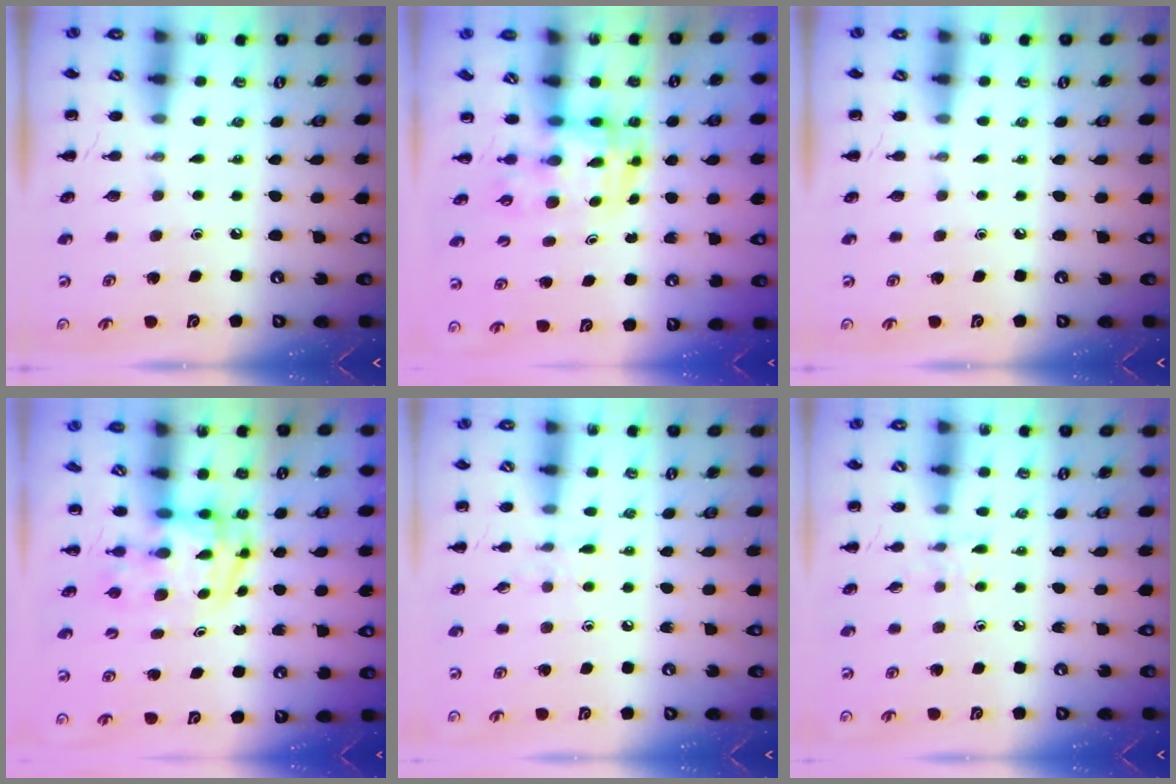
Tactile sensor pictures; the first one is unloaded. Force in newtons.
{"total": 3.6, "press": 3.5, "slide": 0.6}
{"total": 0.0}
{"total": 3.9, "press": 3.8, "slide": 0.6}
{"total": 5.4, "press": 5.0, "slide": 2.2}
{"total": 4.6, "press": 4.3, "slide": 1.4}